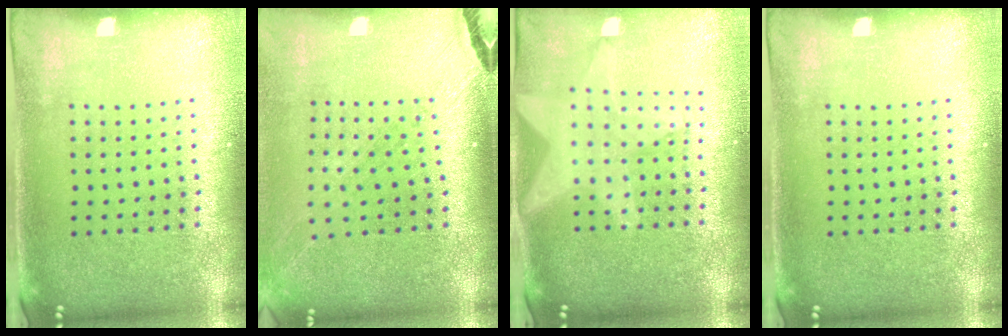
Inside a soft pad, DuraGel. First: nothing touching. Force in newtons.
{"total": 1.5, "press": 1.5, "slide": 0.4}
{"total": 1.8, "press": 1.6, "slide": 0.8}
{"total": 0.0}